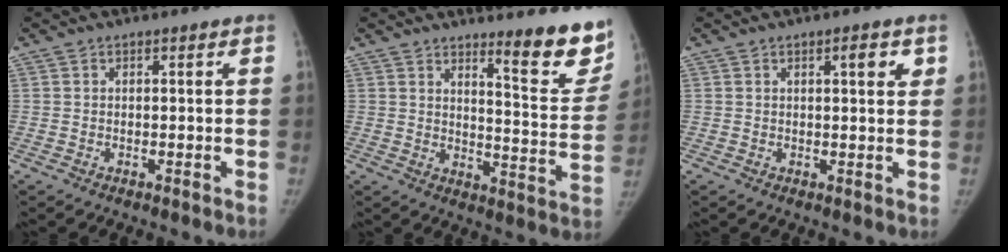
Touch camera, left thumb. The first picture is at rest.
{"total": 13.3, "force": [9.8, 2.5, 8.7], "torque": [-0.072, -0.085, 0.132]}
{"total": 3.1, "force": [1.4, 0.9, 2.6], "torque": [-0.026, -0.004, 0.018]}